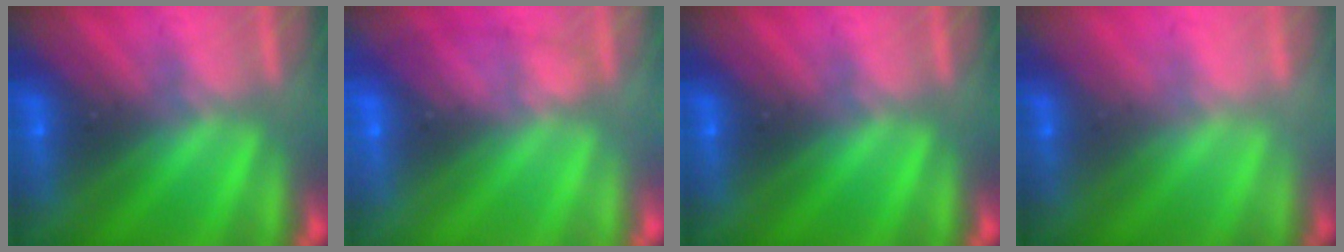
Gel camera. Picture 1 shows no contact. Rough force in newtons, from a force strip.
{"total": 1.8}
{"total": 0.0}
{"total": 2.0}